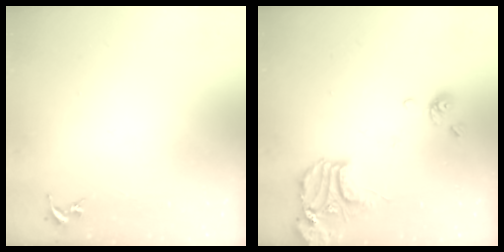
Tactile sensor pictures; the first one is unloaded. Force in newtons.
{"total": 14.9, "press": 14.7, "slide": 2.2}